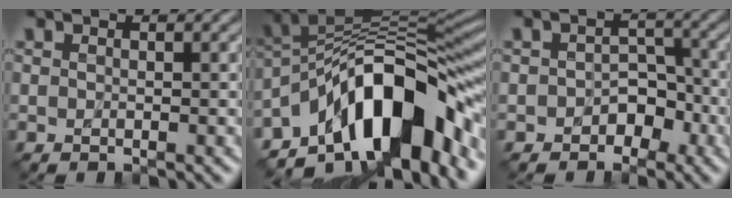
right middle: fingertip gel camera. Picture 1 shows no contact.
{"total": 13.4, "force": [-6.2, 6.2, 10.0], "torque": [-0.133, 0.018, -0.122]}
{"total": 2.8, "force": [-1.4, 2.0, 1.4], "torque": [-0.011, 0.007, -0.021]}